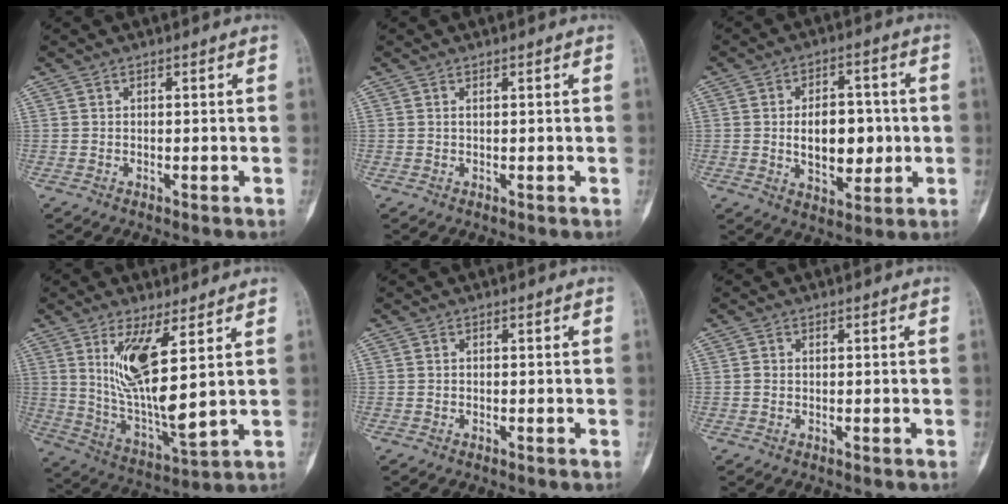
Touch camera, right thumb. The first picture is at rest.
{"total": 0.0}
{"total": 12.1, "force": [-0.4, 7.5, 9.5], "torque": [-0.108, 0.009, 0.002]}
{"total": 14.5, "force": [4.9, 3.6, 13.2], "torque": [-0.253, -0.044, 0.107]}
{"total": 0.0}
{"total": 0.6, "force": [0.0, 0.5, 0.3], "torque": [-0.007, 0.001, -0.001]}